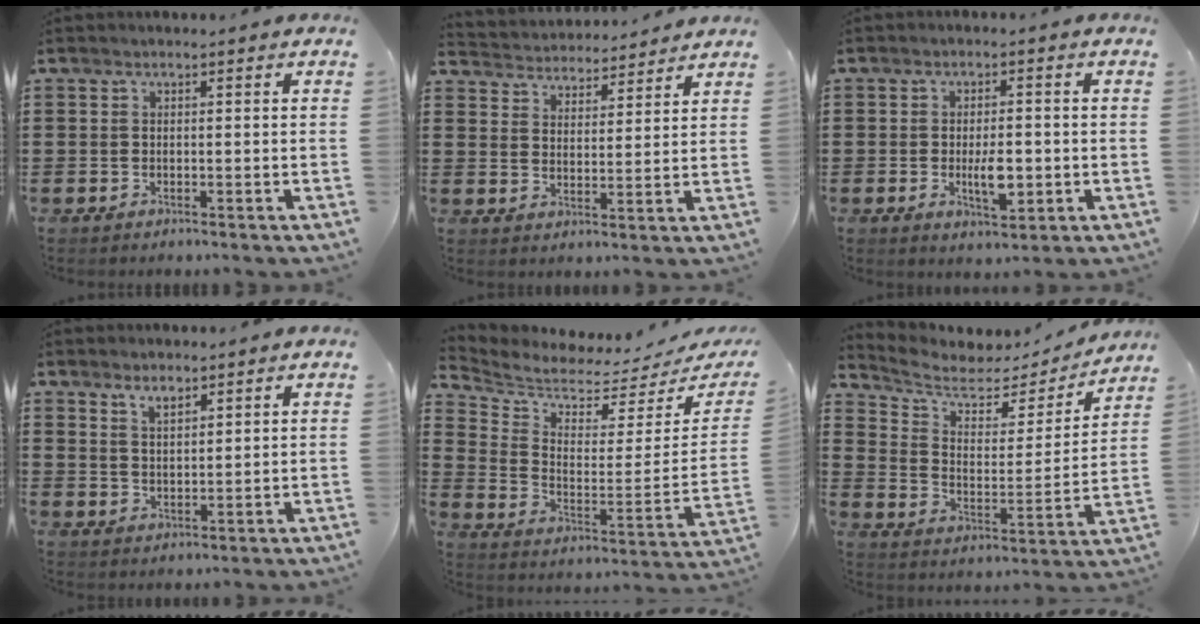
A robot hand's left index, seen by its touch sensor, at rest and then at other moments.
{"total": 3.6, "force": [3.5, 0.3, -0.6], "torque": [-0.010, -0.027, 0.057]}
{"total": 5.0, "force": [-0.9, 2.1, 4.4], "torque": [-0.067, 0.002, -0.016]}
{"total": 3.0, "force": [2.5, 1.0, 1.2], "torque": [-0.029, 0.002, 0.048]}
{"total": 4.2, "force": [4.2, 0.4, 0.1], "torque": [-0.034, -0.055, 0.066]}
{"total": 5.5, "force": [4.6, 2.1, 2.1], "torque": [-0.068, -0.033, 0.074]}